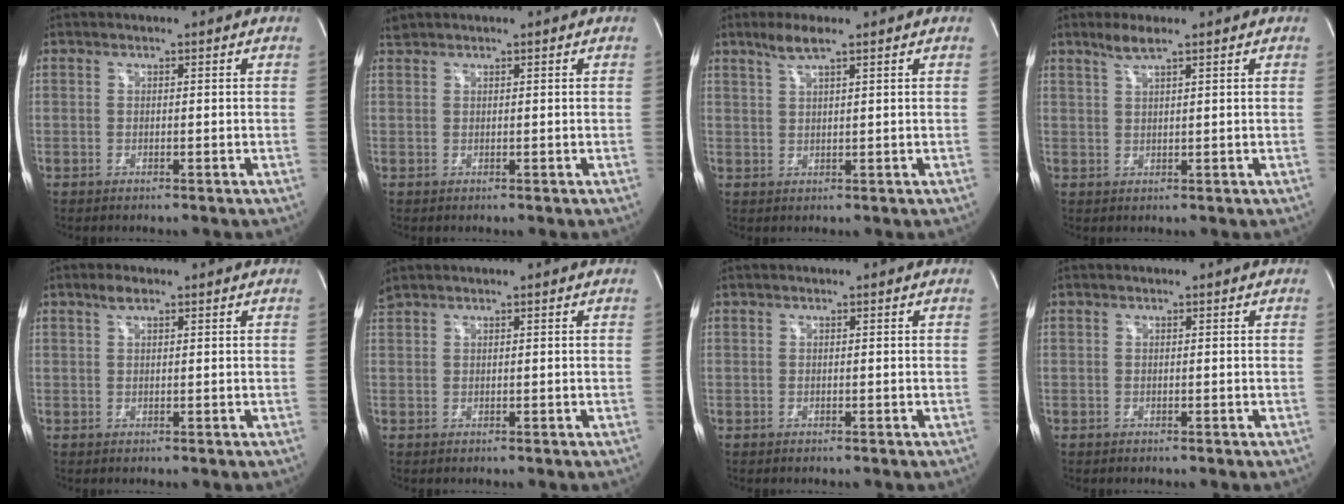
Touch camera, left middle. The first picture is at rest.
{"total": 0.8, "force": [0.8, 0.0, -0.1], "torque": [-0.007, 0.012, 0.023]}
{"total": 3.2, "force": [2.3, 0.0, 2.3], "torque": [-0.055, 0.002, 0.048]}
{"total": 2.6, "force": [2.0, -0.1, 1.7], "torque": [-0.043, 0.001, 0.042]}
{"total": 1.8, "force": [1.2, 0.5, 1.2], "torque": [-0.027, 0.007, 0.023]}
{"total": 1.3, "force": [1.2, 0.0, 0.3], "torque": [-0.017, 0.023, 0.033]}
{"total": 0.0}
{"total": 0.0}